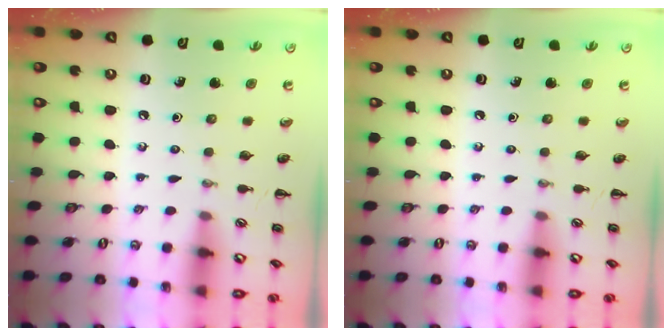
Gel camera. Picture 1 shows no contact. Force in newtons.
{"total": 0.0}